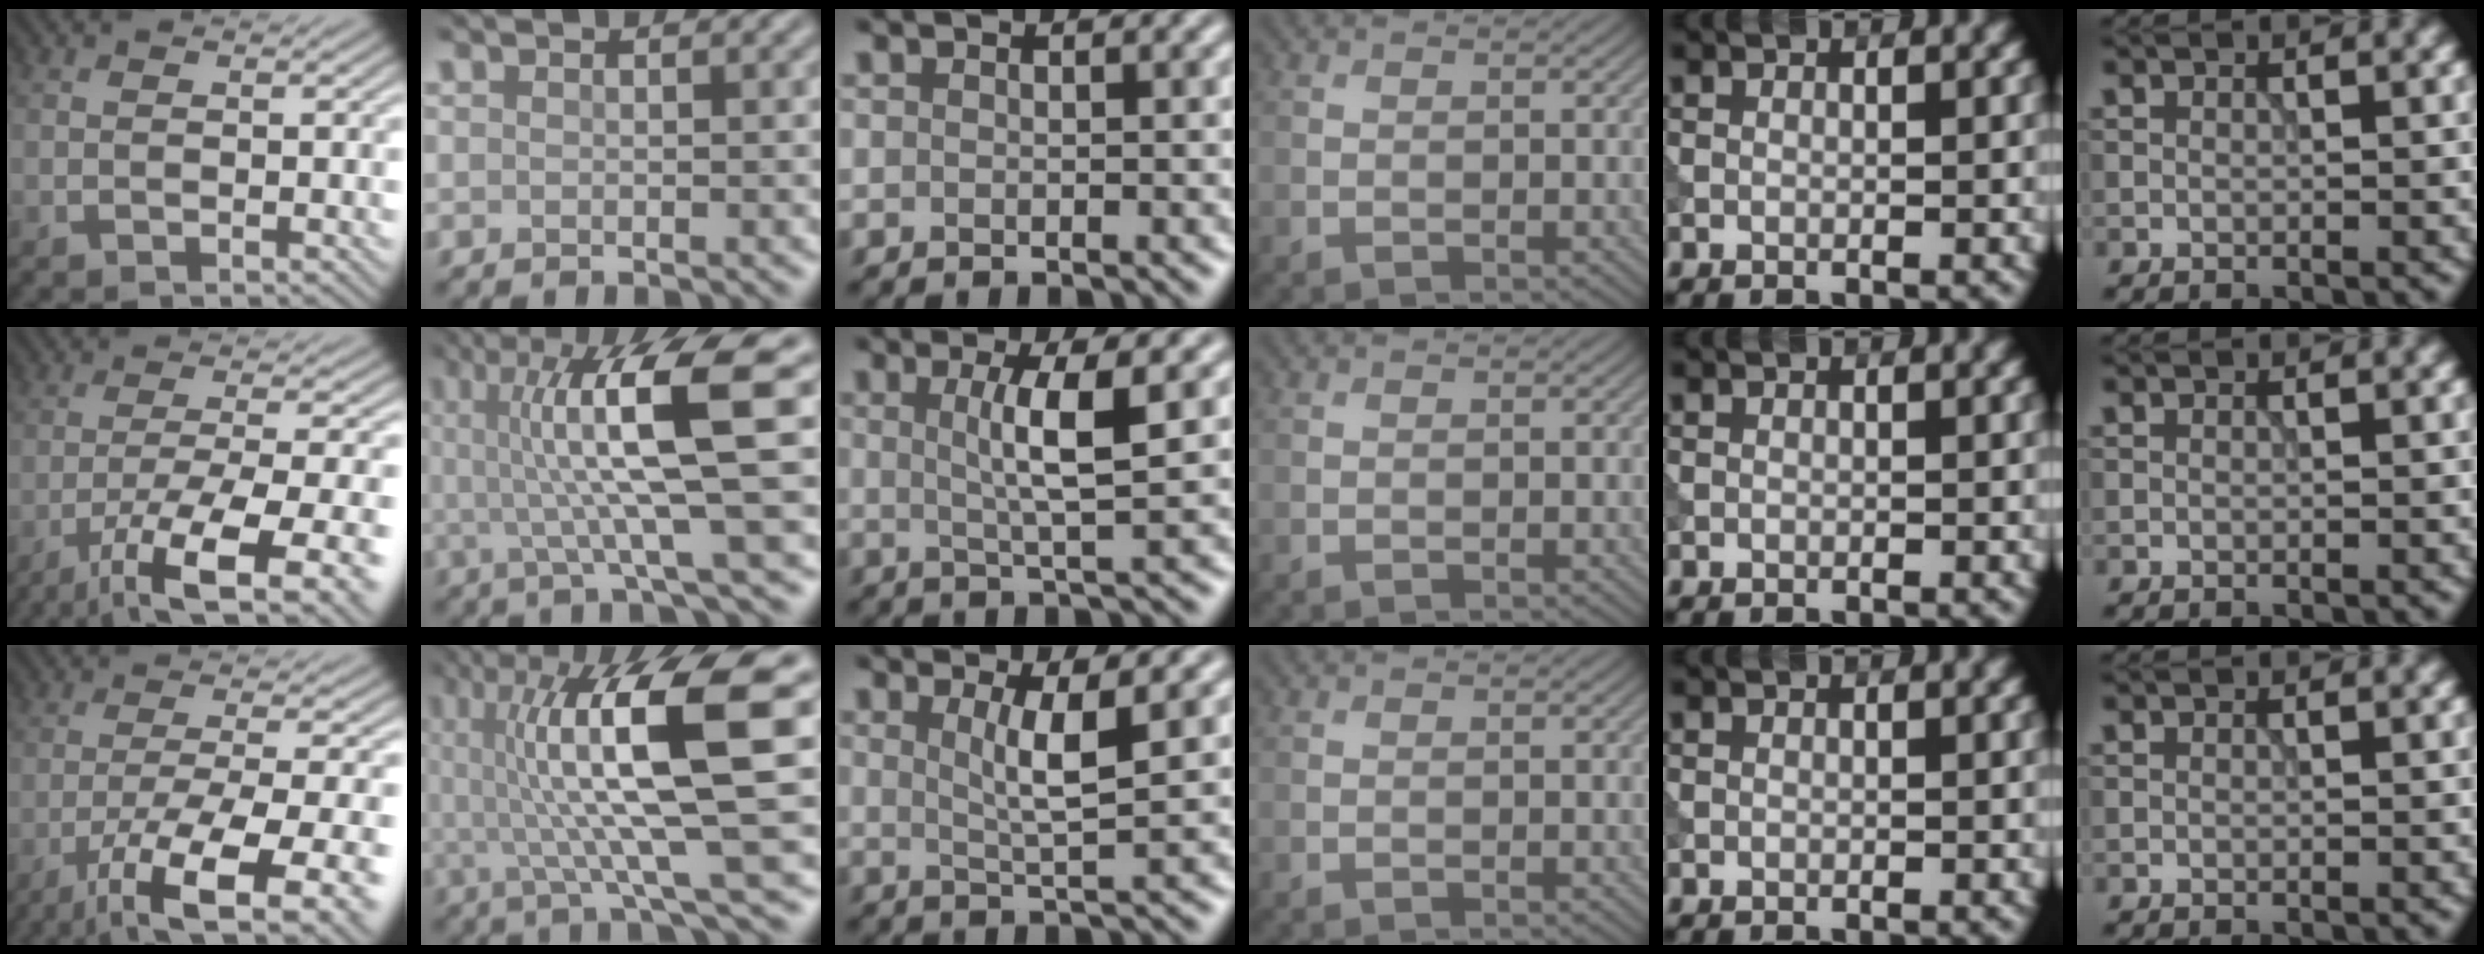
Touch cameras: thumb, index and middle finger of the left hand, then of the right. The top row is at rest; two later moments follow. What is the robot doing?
{"motion": "extract", "object": "tissue"}